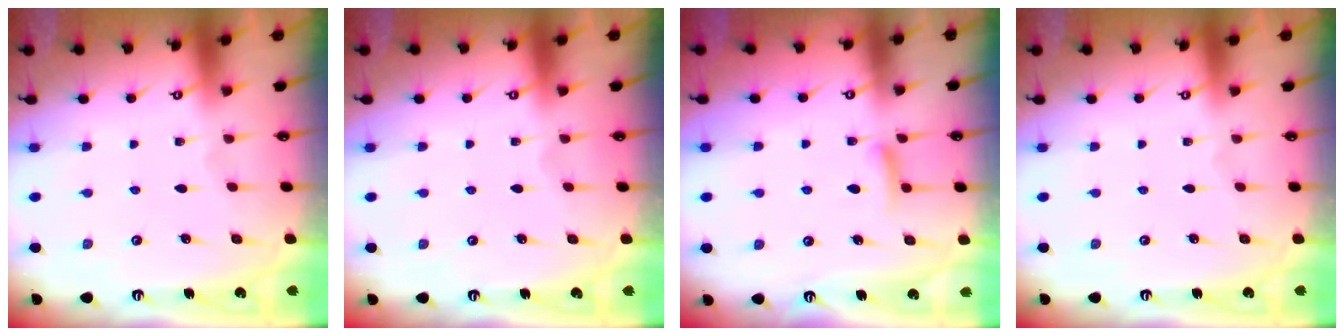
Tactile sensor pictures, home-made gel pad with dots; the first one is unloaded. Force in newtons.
{"total": 0.0}
{"total": 6.8, "press": 6.7, "slide": 0.9}
{"total": 0.0}